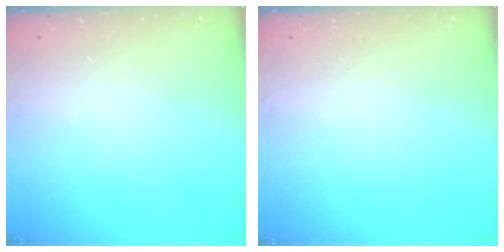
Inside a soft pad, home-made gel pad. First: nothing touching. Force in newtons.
{"total": 0.0}